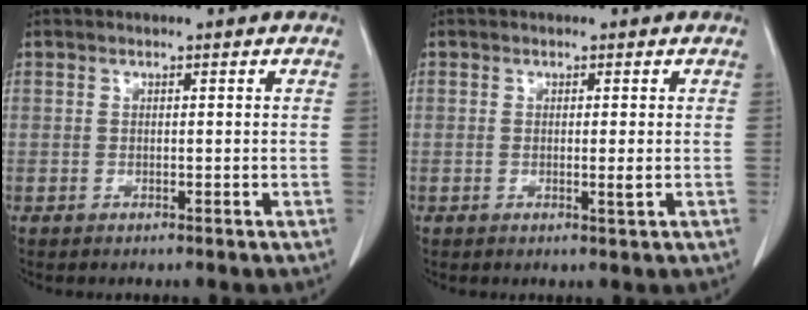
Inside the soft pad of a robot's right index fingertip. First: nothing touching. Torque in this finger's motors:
{"motor_torque": [-0.01, 0.01, -0.02, -0.01]}